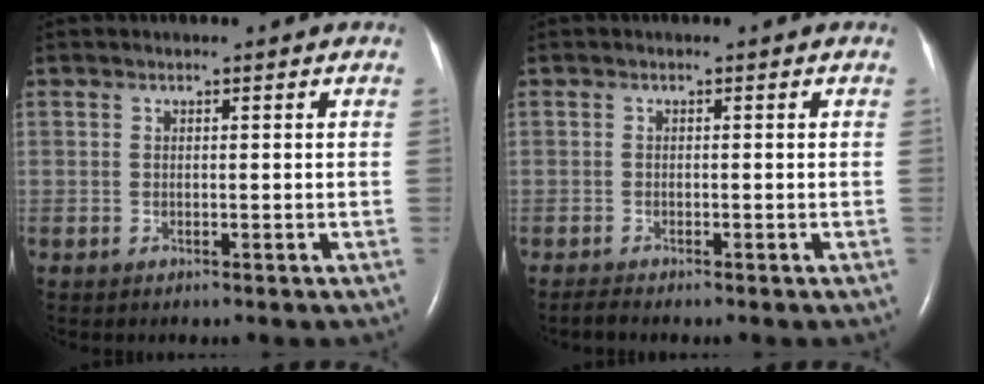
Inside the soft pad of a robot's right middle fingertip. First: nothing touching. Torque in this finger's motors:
{"motor_torque": [0.13, -0.12, -0.03, 0.00]}